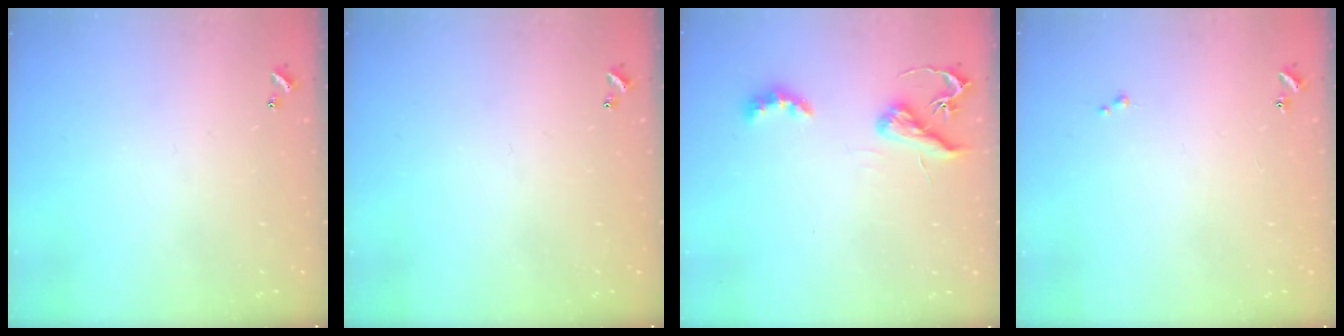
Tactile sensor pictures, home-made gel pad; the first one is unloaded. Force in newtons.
{"total": 0.0}
{"total": 5.5, "press": 5.5, "slide": 0.3}
{"total": 0.0}